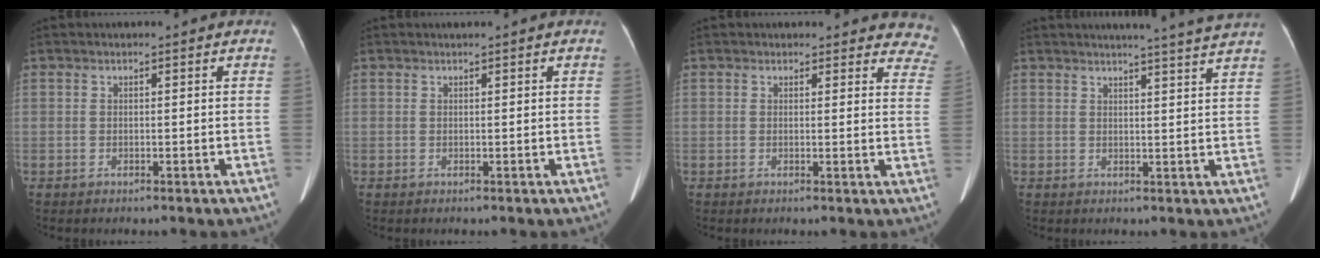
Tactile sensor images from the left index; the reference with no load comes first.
{"total": 0.7, "force": [0.6, -0.1, 0.3], "torque": [-0.009, 0.005, 0.014]}
{"total": 10.7, "force": [10.0, 3.7, 0.6], "torque": [0.056, -0.039, 0.061]}
{"total": 9.8, "force": [9.1, -1.5, 3.3], "torque": [-0.043, -0.020, 0.093]}